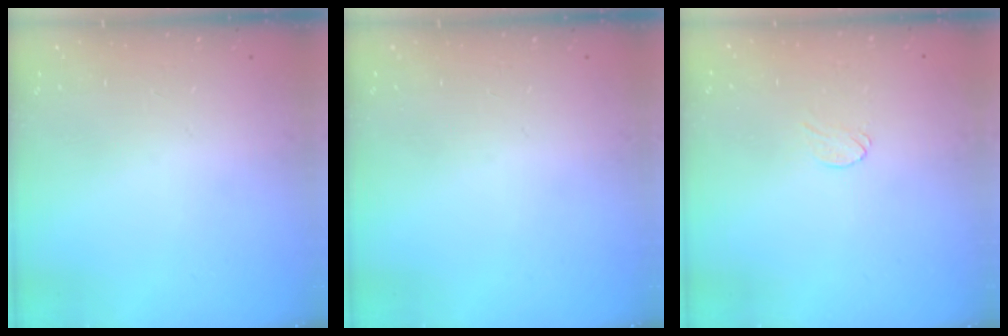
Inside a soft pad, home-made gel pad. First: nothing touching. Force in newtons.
{"total": 0.0}
{"total": 4.3, "press": 4.3, "slide": 0.3}